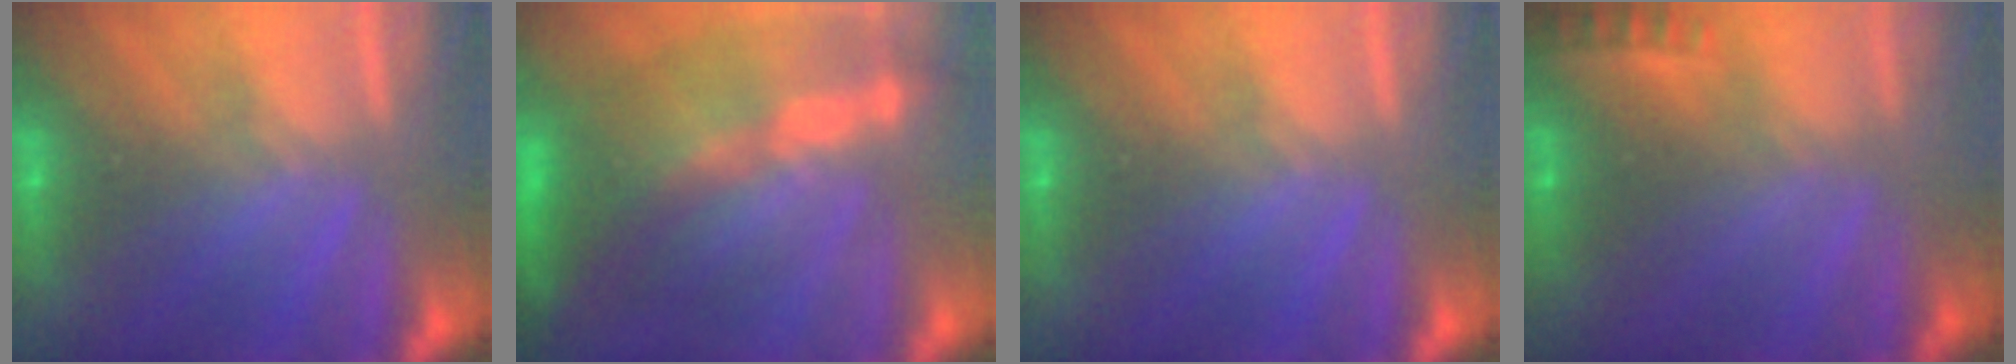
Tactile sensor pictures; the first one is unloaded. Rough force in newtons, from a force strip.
{"total": 8.6}
{"total": 0.0}
{"total": 2.3}